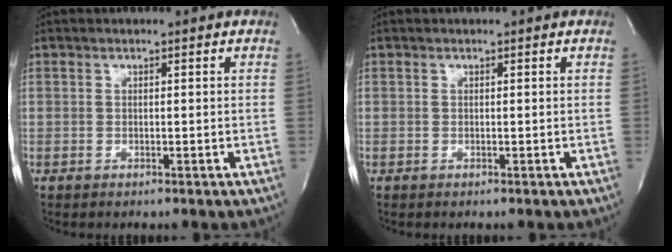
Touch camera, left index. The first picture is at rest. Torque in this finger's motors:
{"motor_torque": [0.00, 0.00, -0.02, 0.00]}